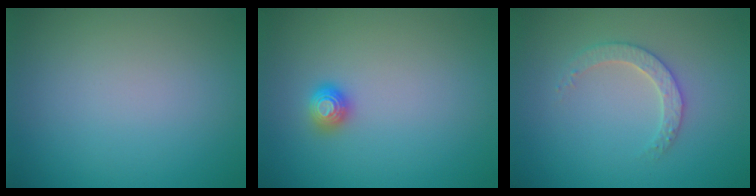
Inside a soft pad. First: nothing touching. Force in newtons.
{"total": 1.1, "press": 1.1, "slide": 0.1}
{"total": 2.5, "press": 2.4, "slide": 0.7}